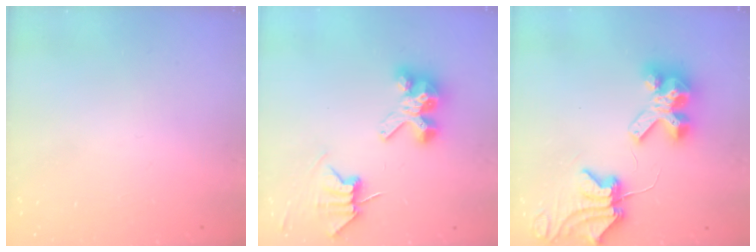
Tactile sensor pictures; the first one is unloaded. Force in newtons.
{"total": 7.1, "press": 7.1, "slide": 0.7}
{"total": 10.0, "press": 9.9, "slide": 1.6}